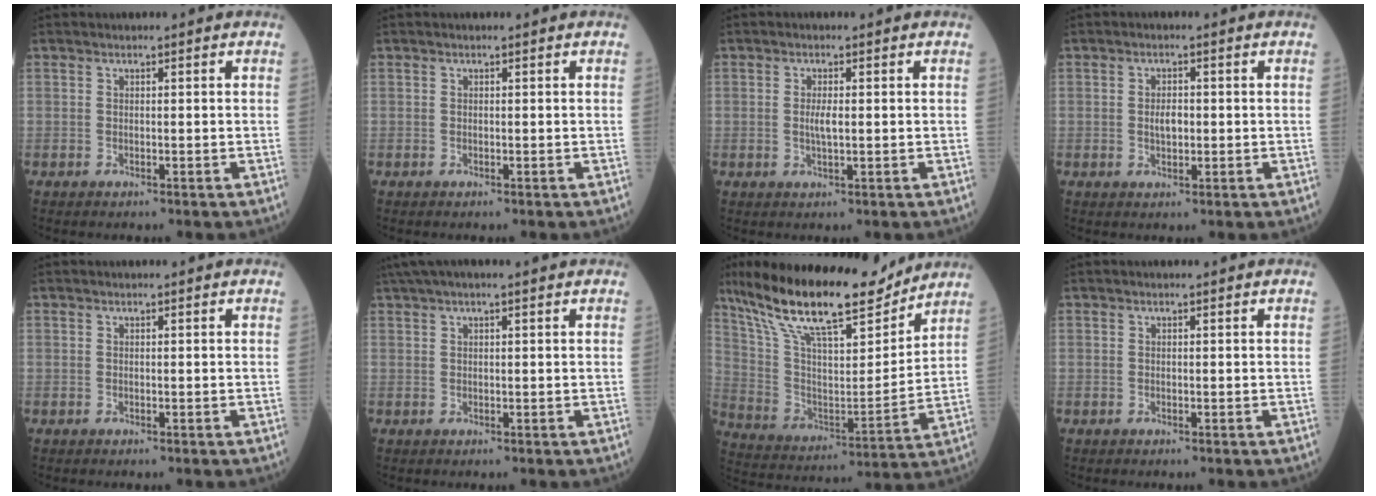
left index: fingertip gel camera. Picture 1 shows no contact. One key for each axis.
{"total": 0.0}
{"total": 2.1, "fx": 0.0, "fy": 0.4, "fz": 2.1, "tx": -0.045, "ty": -0.002, "tz": 0.002}
{"total": 2.4, "fx": -0.1, "fy": 1.2, "fz": 2.1, "tx": -0.038, "ty": 0.002, "tz": -0.001}
{"total": 0.0}
{"total": 5.1, "fx": 3.7, "fy": 0.1, "fz": 3.4, "tx": -0.060, "ty": 0.040, "tz": 0.065}
{"total": 22.1, "fx": 17.6, "fy": 4.6, "fz": 12.6, "tx": -0.229, "ty": 0.009, "tz": 0.309}
{"total": 0.0}